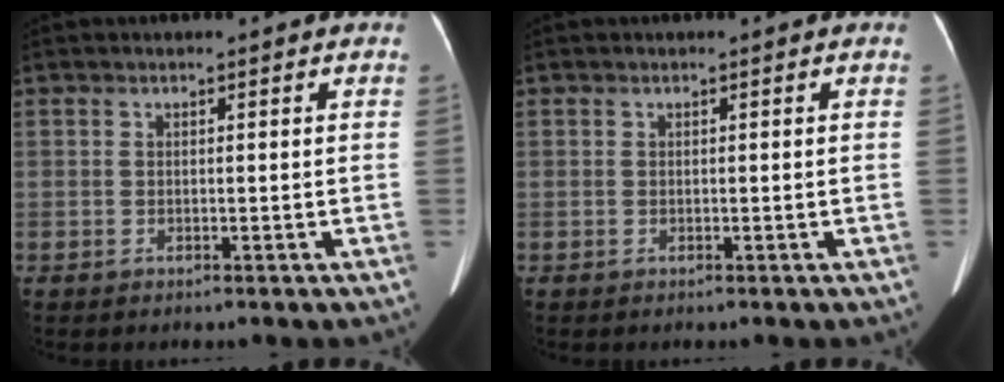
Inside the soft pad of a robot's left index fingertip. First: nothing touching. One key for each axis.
{"total": 0.0}